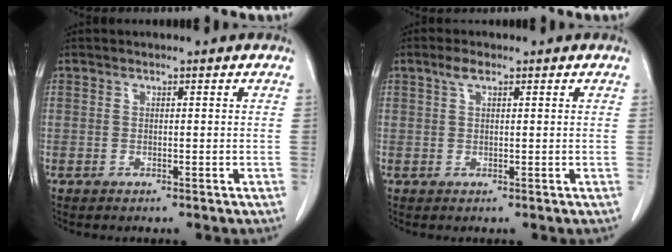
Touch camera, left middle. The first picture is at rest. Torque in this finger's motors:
{"motor_torque": [0.42, -0.30, -0.10, -0.01]}